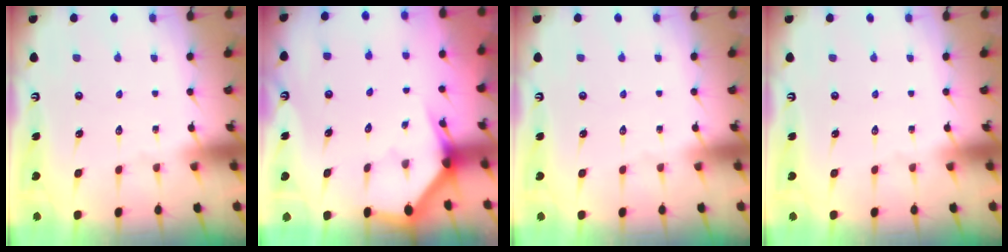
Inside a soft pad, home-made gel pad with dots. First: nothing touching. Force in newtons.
{"total": 2.9, "press": 2.9, "slide": 0.1}
{"total": 0.0}
{"total": 0.0}